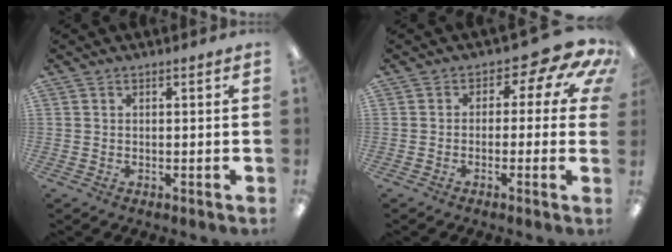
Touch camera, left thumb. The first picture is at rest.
{"total": 7.3, "force": [2.0, 3.9, 5.9], "torque": [-0.078, -0.016, 0.032]}